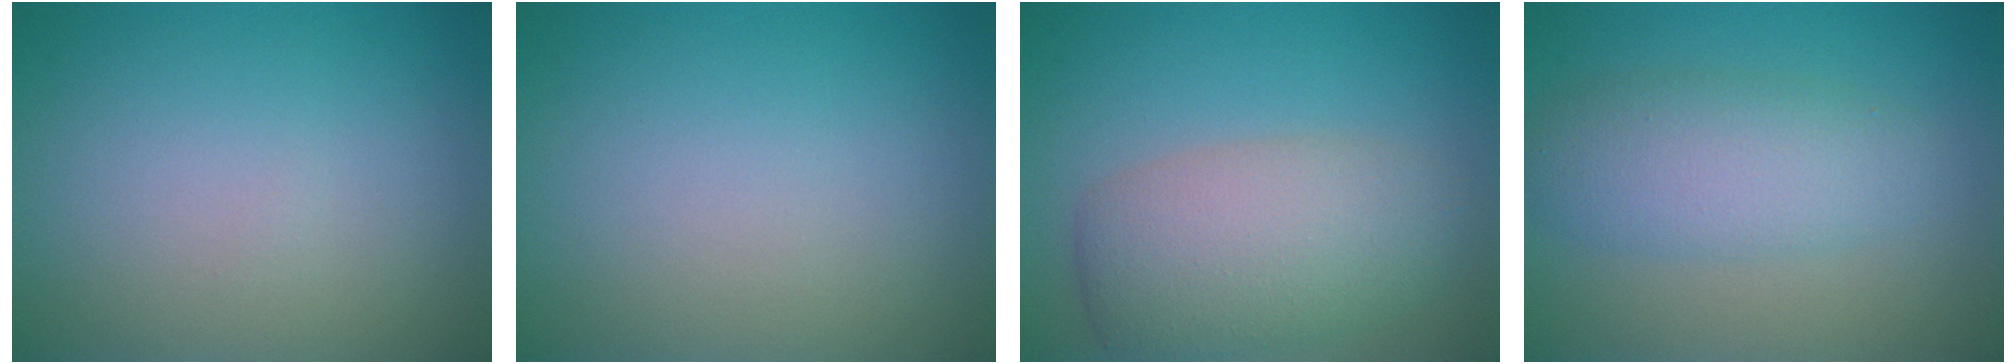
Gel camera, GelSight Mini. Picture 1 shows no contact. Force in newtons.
{"total": 0.0}
{"total": 6.0, "press": 6.0, "slide": 0.4}
{"total": 4.4, "press": 4.4, "slide": 0.1}